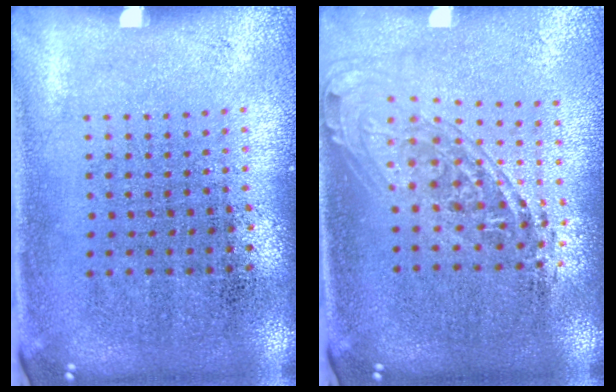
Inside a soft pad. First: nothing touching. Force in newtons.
{"total": 1.7, "press": 1.3, "slide": 1.0}